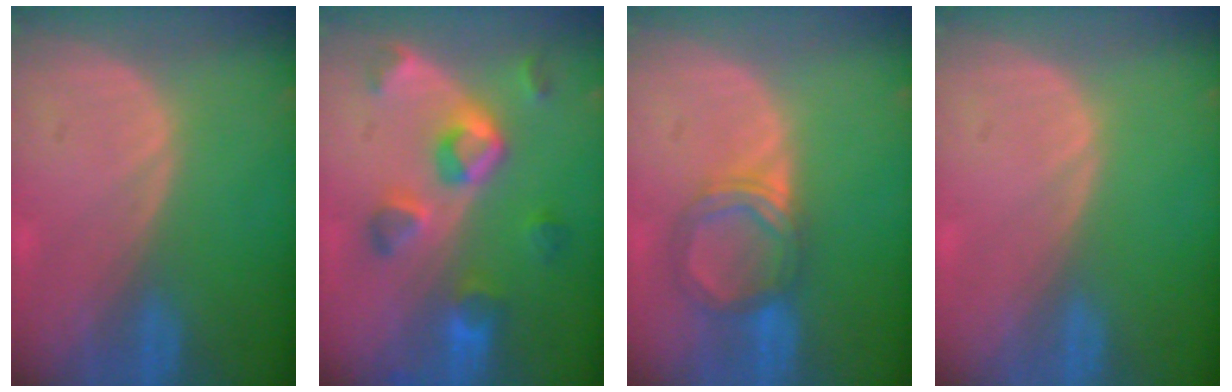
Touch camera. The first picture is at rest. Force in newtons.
{"total": 7.4, "press": 7.4, "slide": 0.4}
{"total": 5.5, "press": 5.2, "slide": 1.7}
{"total": 0.0}